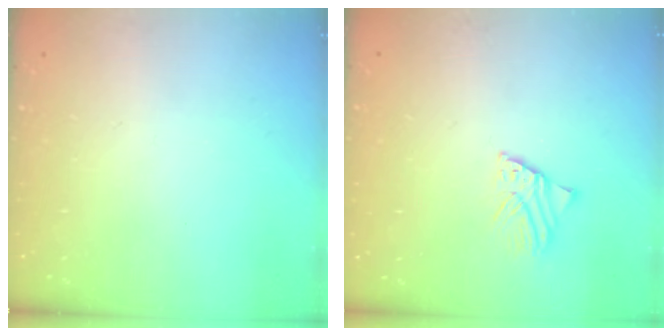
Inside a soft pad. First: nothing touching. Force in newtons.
{"total": 2.5, "press": 2.5, "slide": 0.3}